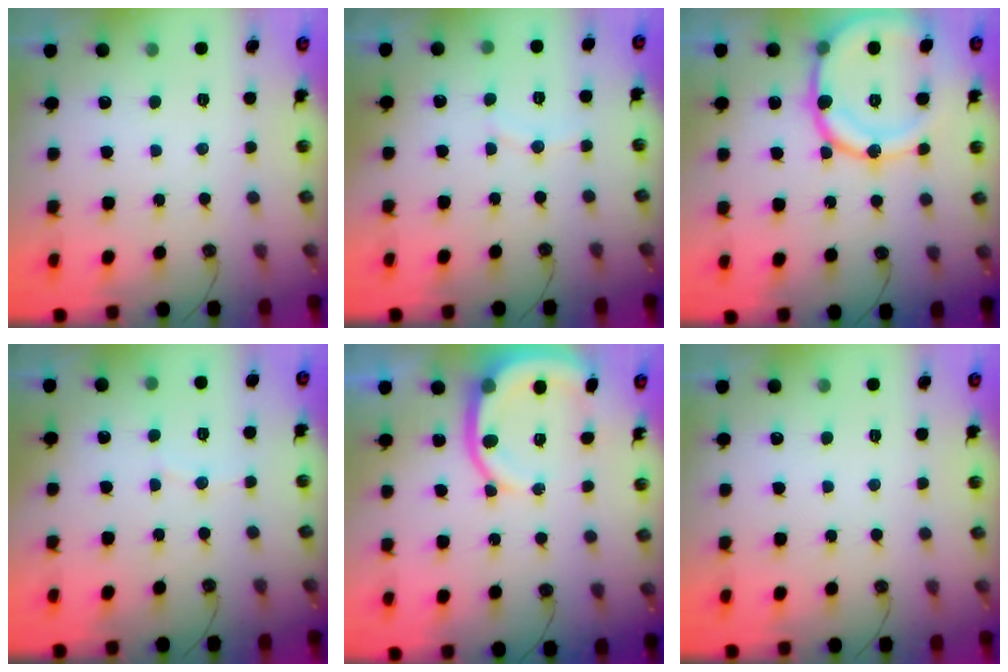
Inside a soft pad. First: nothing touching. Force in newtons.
{"total": 4.7, "press": 4.6, "slide": 0.8}
{"total": 19.5, "press": 19.4, "slide": 2.1}
{"total": 4.4, "press": 4.2, "slide": 1.2}
{"total": 9.5, "press": 9.5, "slide": 1.2}
{"total": 0.0}